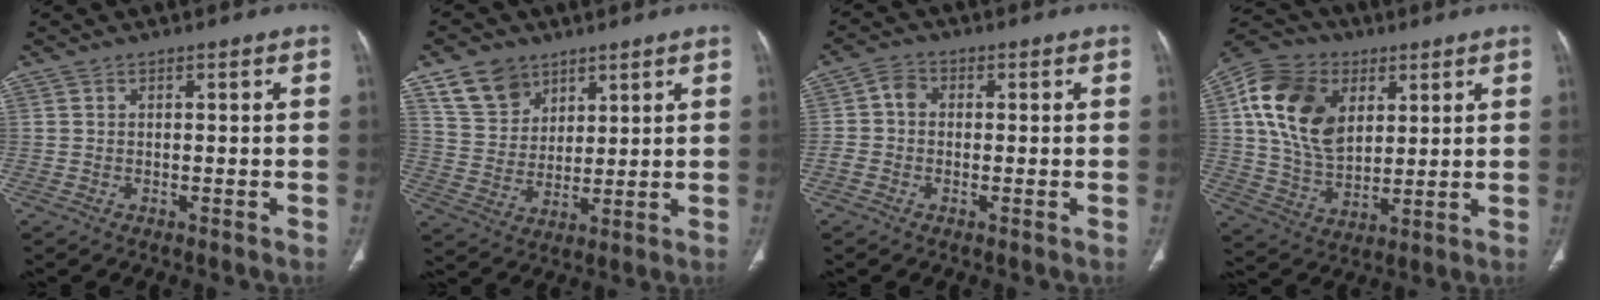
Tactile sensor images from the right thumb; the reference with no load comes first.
{"total": 9.6, "force": [6.1, 6.7, 3.0], "torque": [-0.032, -0.028, 0.123]}
{"total": 3.7, "force": [-0.1, 3.0, 2.1], "torque": [-0.033, 0.015, -0.011]}
{"total": 17.9, "force": [5.5, 12.3, 11.7], "torque": [-0.201, -0.010, 0.101]}